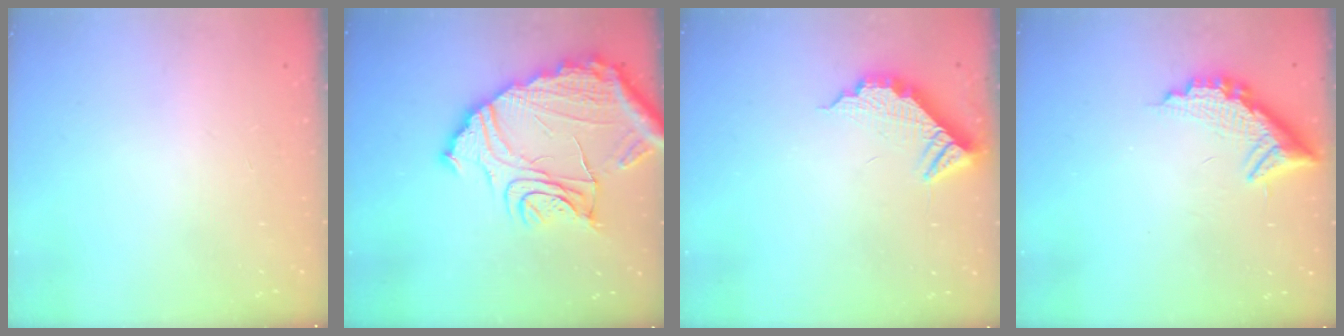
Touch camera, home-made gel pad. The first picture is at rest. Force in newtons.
{"total": 22.3, "press": 22.1, "slide": 2.6}
{"total": 10.5, "press": 10.5, "slide": 0.9}
{"total": 12.4, "press": 12.4, "slide": 0.9}